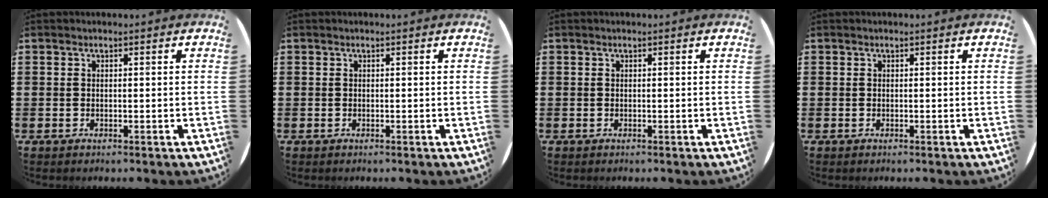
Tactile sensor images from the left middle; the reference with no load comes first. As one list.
[{"total": 0.0}, {"total": 0.0}, {"total": 0.0}]